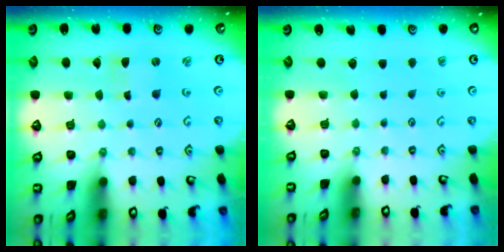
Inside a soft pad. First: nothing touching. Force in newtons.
{"total": 0.0}